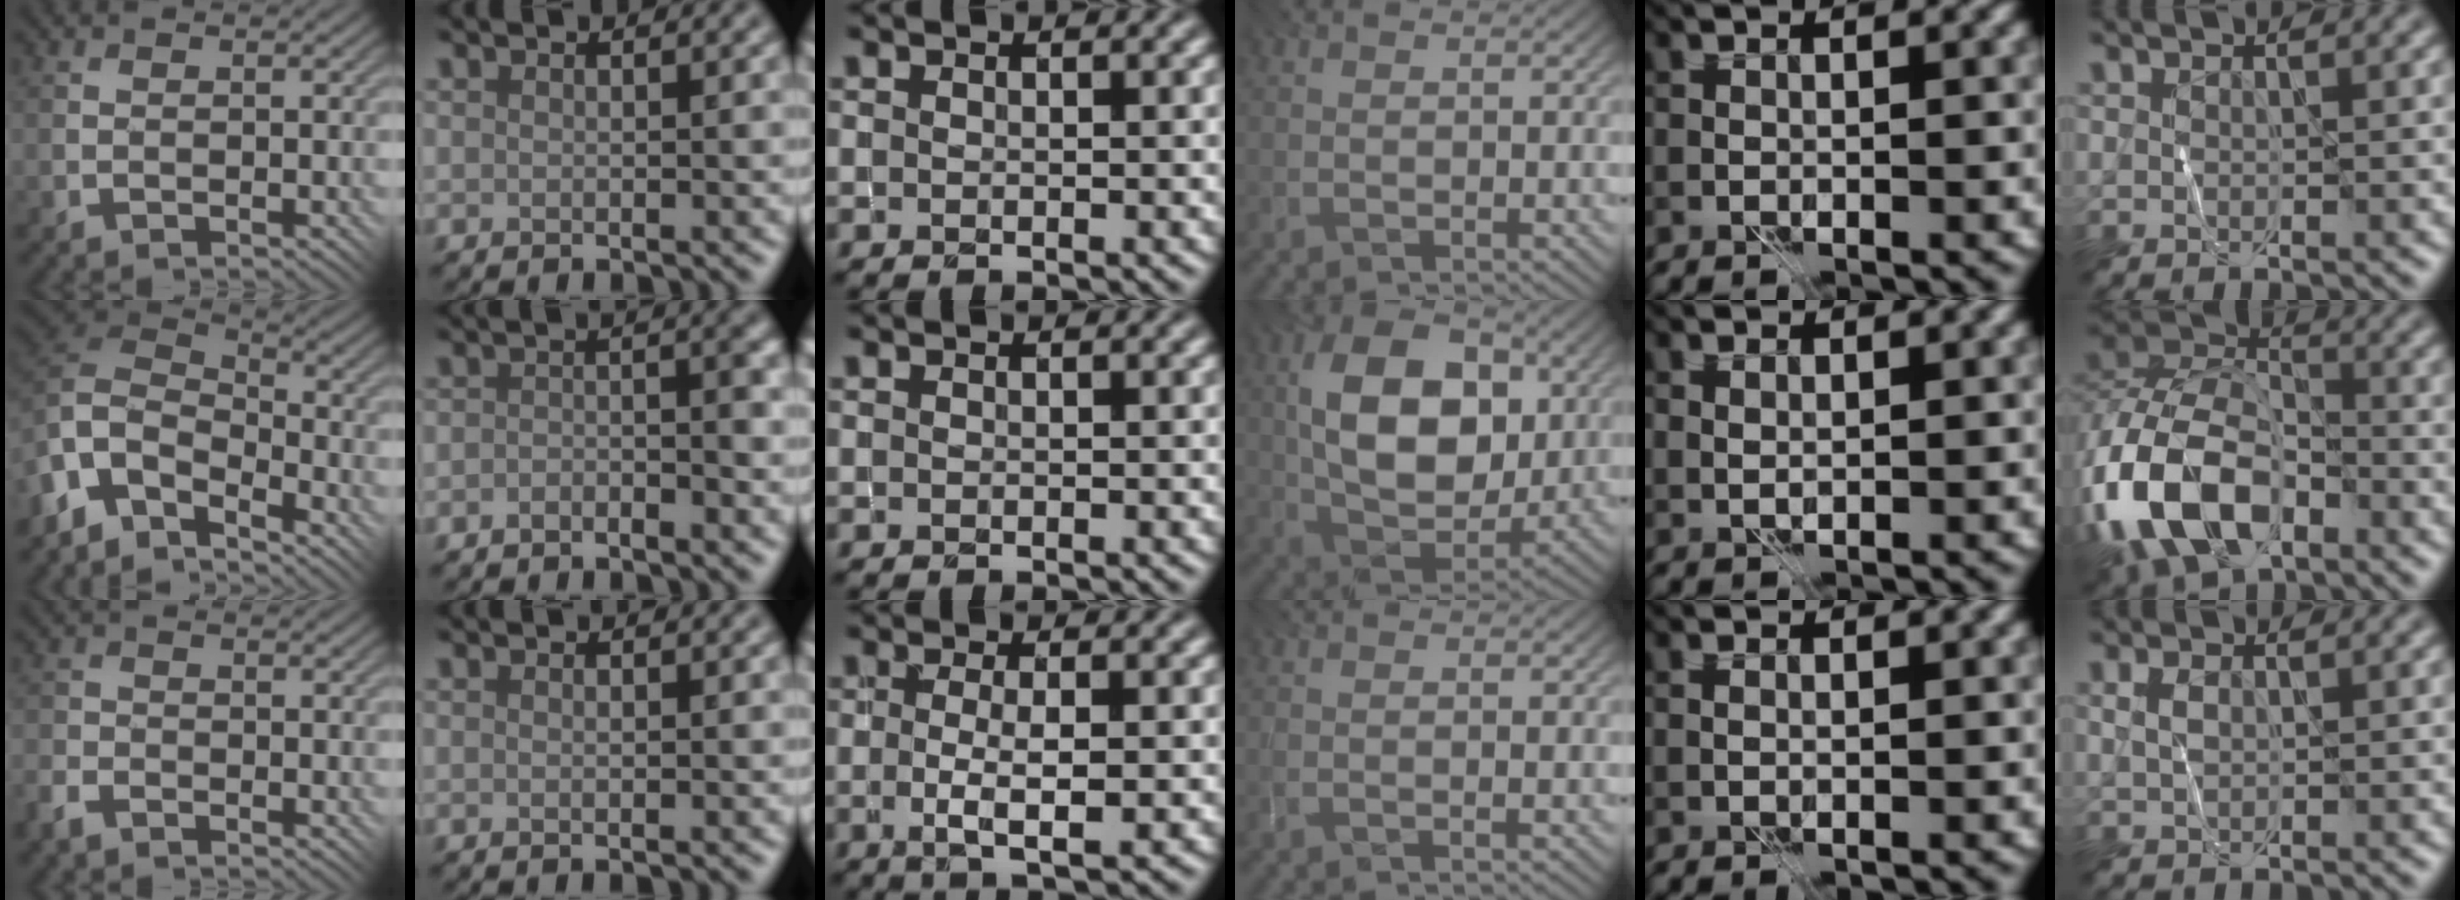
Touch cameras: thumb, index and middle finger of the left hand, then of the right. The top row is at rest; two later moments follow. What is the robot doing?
{"motion": "fold", "object": "shorts"}